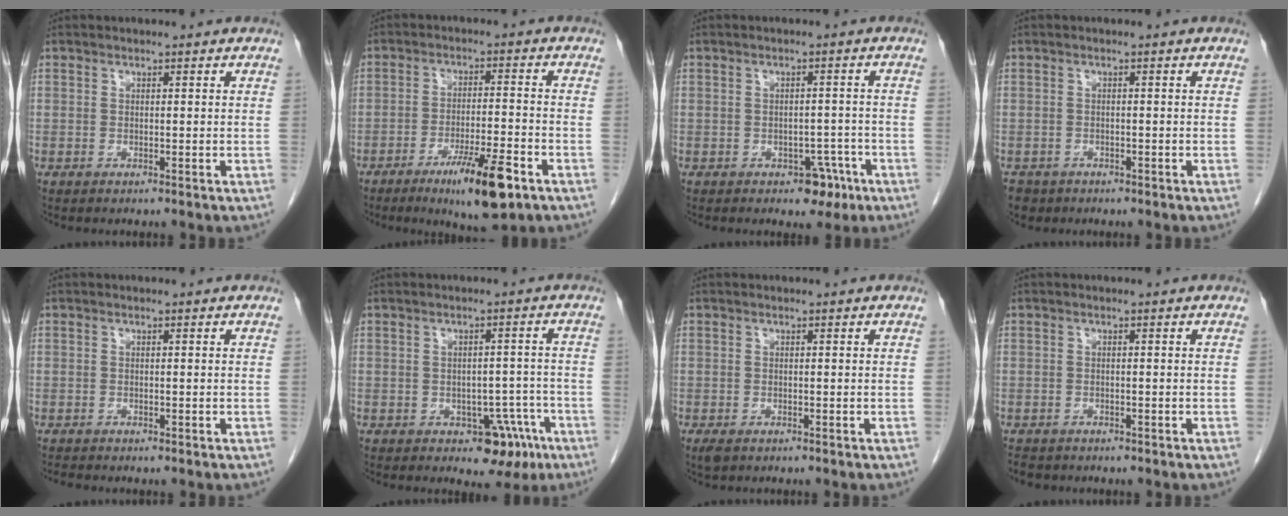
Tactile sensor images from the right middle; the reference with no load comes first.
{"total": 9.8, "force": [-5.7, 1.0, 7.9], "torque": [-0.132, -0.018, -0.089]}
{"total": 3.8, "force": [-2.2, 2.2, 2.1], "torque": [-0.020, 0.004, -0.022]}
{"total": 3.0, "force": [-2.2, 2.1, 0.4], "torque": [-0.012, -0.001, -0.036]}
{"total": 0.5, "force": [-0.5, 0.0, 0.1], "torque": [-0.011, -0.005, -0.010]}
{"total": 6.0, "force": [-3.3, 3.5, 3.7], "torque": [-0.033, 0.015, -0.033]}
{"total": 1.7, "force": [-1.0, 0.8, 1.0], "torque": [-0.021, -0.004, -0.012]}
{"total": 2.7, "force": [-2.3, 1.3, 0.7], "torque": [-0.020, -0.004, -0.031]}